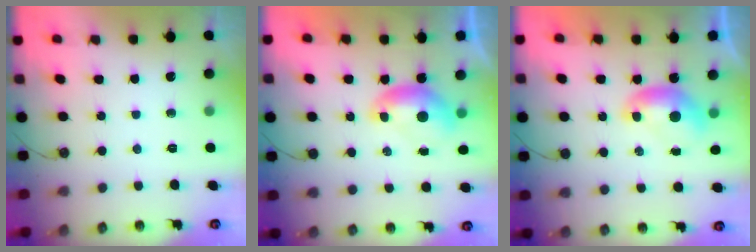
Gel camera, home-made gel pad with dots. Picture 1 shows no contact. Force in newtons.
{"total": 0.0}
{"total": 0.0}